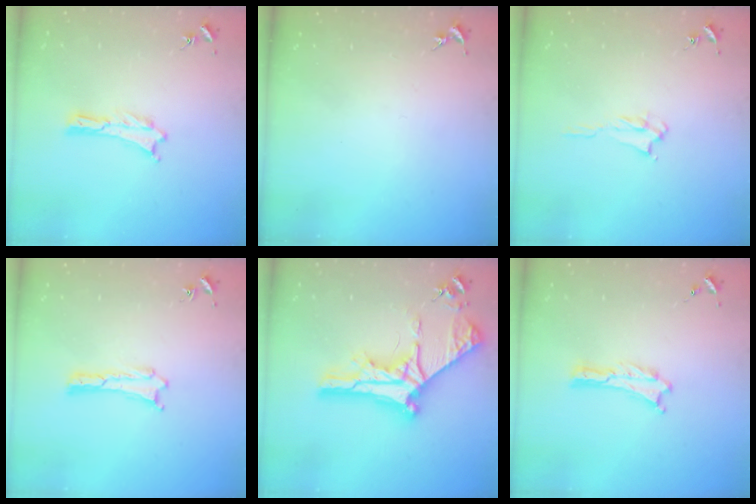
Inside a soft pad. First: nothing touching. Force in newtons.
{"total": 0.0}
{"total": 2.1, "press": 2.0, "slide": 0.3}
{"total": 0.0}
{"total": 10.5, "press": 10.5, "slide": 1.2}
{"total": 0.0}